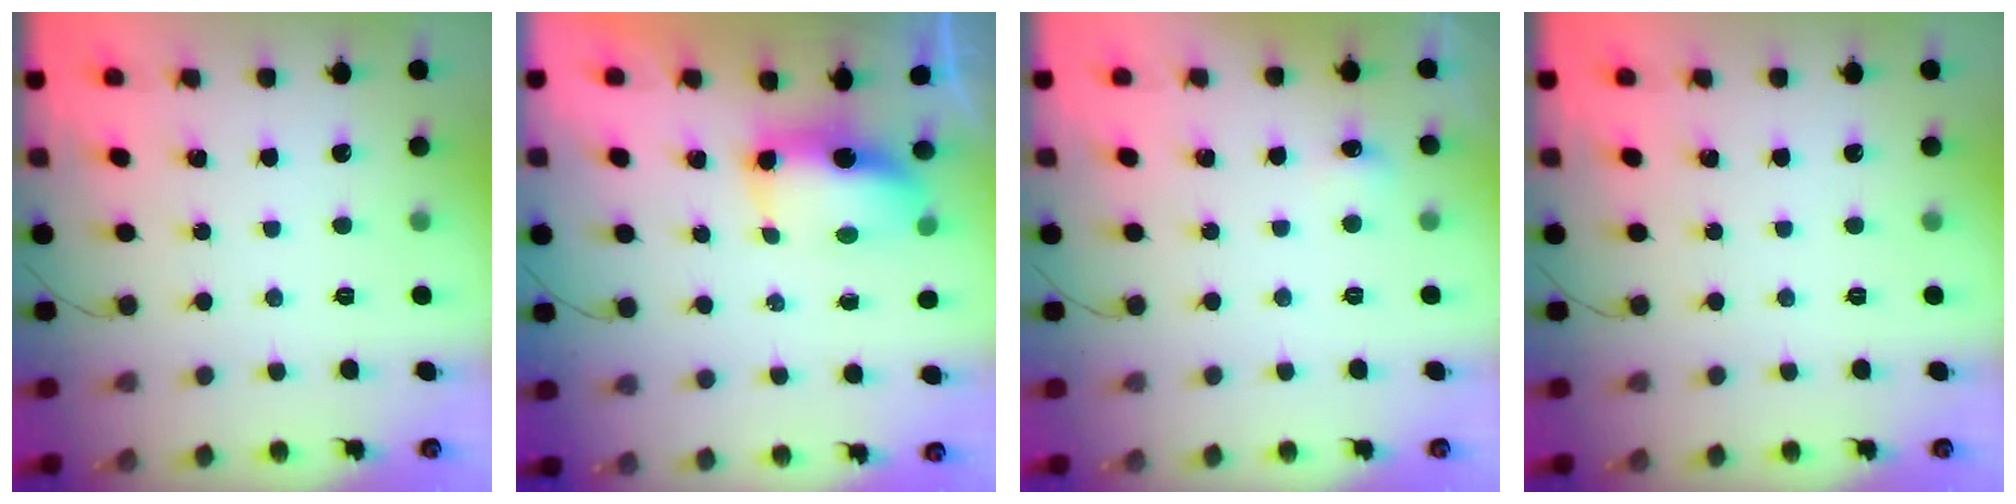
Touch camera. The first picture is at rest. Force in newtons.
{"total": 8.0, "press": 7.7, "slide": 1.8}
{"total": 3.7, "press": 3.3, "slide": 1.6}
{"total": 0.0}